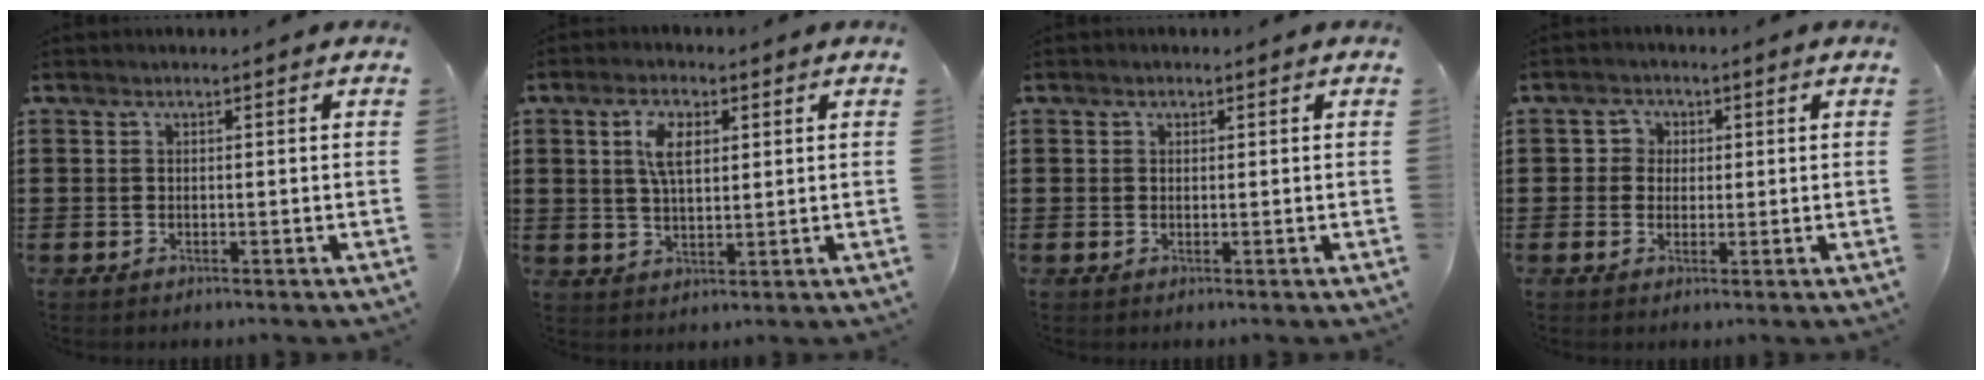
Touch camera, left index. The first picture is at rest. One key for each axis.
{"total": 5.6, "fx": 2.1, "fy": 2.4, "fz": 4.6, "tx": -0.091, "ty": 0.006, "tz": 0.034}
{"total": 0.7, "fx": 0.4, "fy": 0.5, "fz": 0.3, "tx": -0.006, "ty": 0.004, "tz": 0.008}
{"total": 2.4, "fx": 0.4, "fy": 2.4, "fz": 0.3, "tx": -0.019, "ty": 0.009, "tz": 0.005}